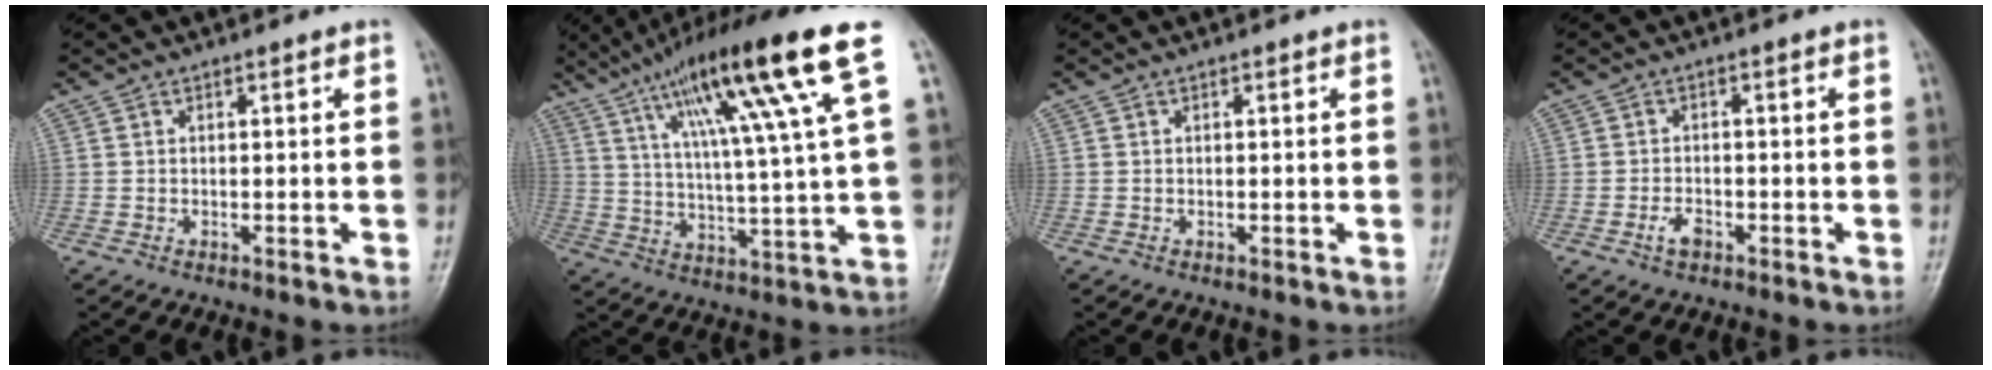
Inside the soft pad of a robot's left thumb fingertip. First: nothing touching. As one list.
[{"total": 20.5, "force": [9.9, 1.5, 17.8], "torque": [-0.287, -0.015, 0.161]}, {"total": 0.0}, {"total": 2.4, "force": [-1.4, 1.3, 1.5], "torque": [-0.030, 0.010, -0.025]}]